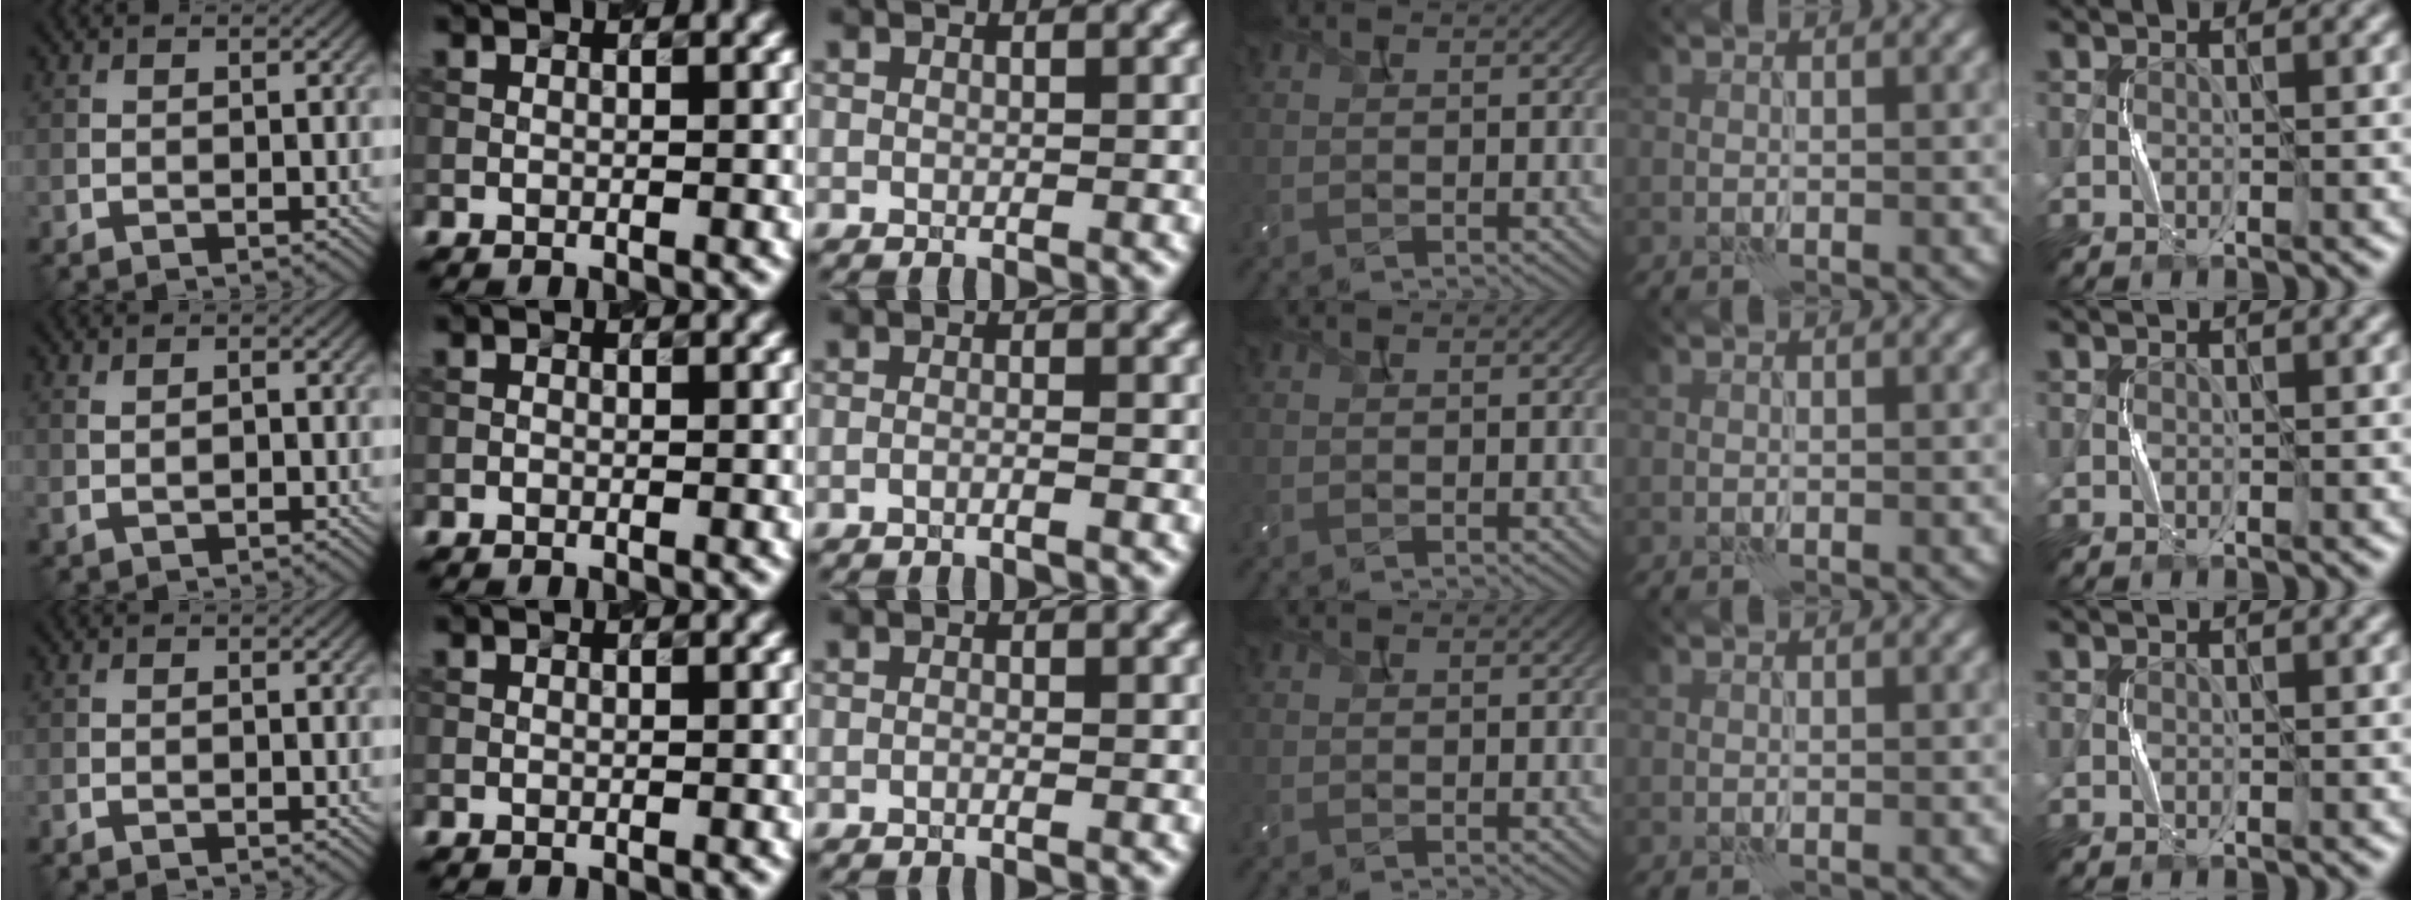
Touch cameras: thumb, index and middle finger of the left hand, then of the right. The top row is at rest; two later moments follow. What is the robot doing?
{"motion": "squeeze", "object": "bubble wrap"}